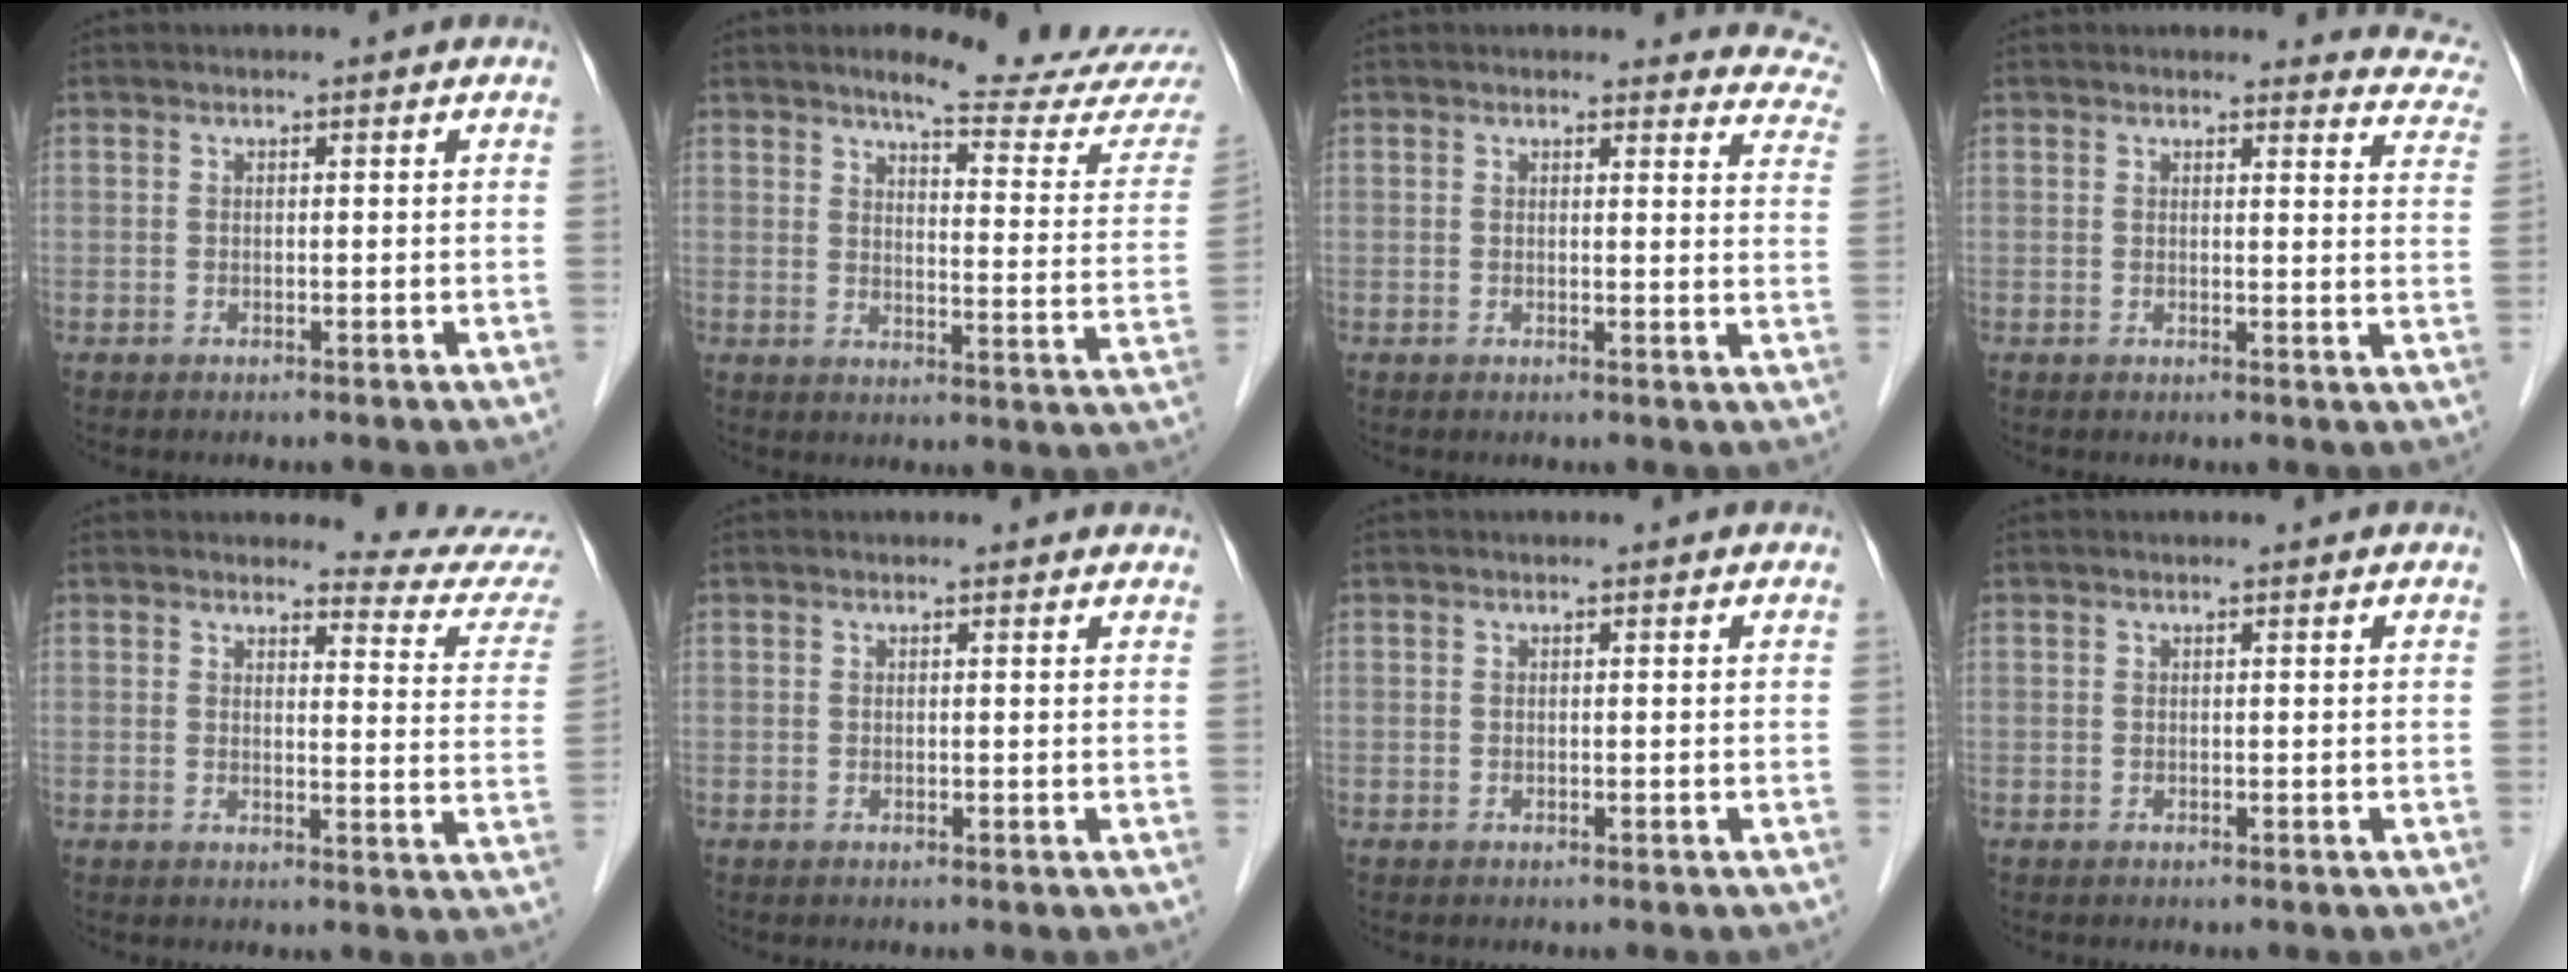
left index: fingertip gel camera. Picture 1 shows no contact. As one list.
[{"total": 15.7, "force": [14.7, 0.0, 5.5], "torque": [-0.067, -0.088, 0.161]}, {"total": 9.9, "force": [9.6, 2.5, 0.7], "torque": [0.042, -0.057, 0.054]}, {"total": 8.8, "force": [8.7, 1.6, 0.3], "torque": [0.037, -0.059, 0.051]}, {"total": 8.8, "force": [8.8, -0.7, -0.1], "torque": [0.000, -0.085, 0.082]}, {"total": 1.7, "force": [1.6, 0.4, 0.3], "torque": [-0.012, 0.001, 0.008]}, {"total": 0.0}, {"total": 0.0}]